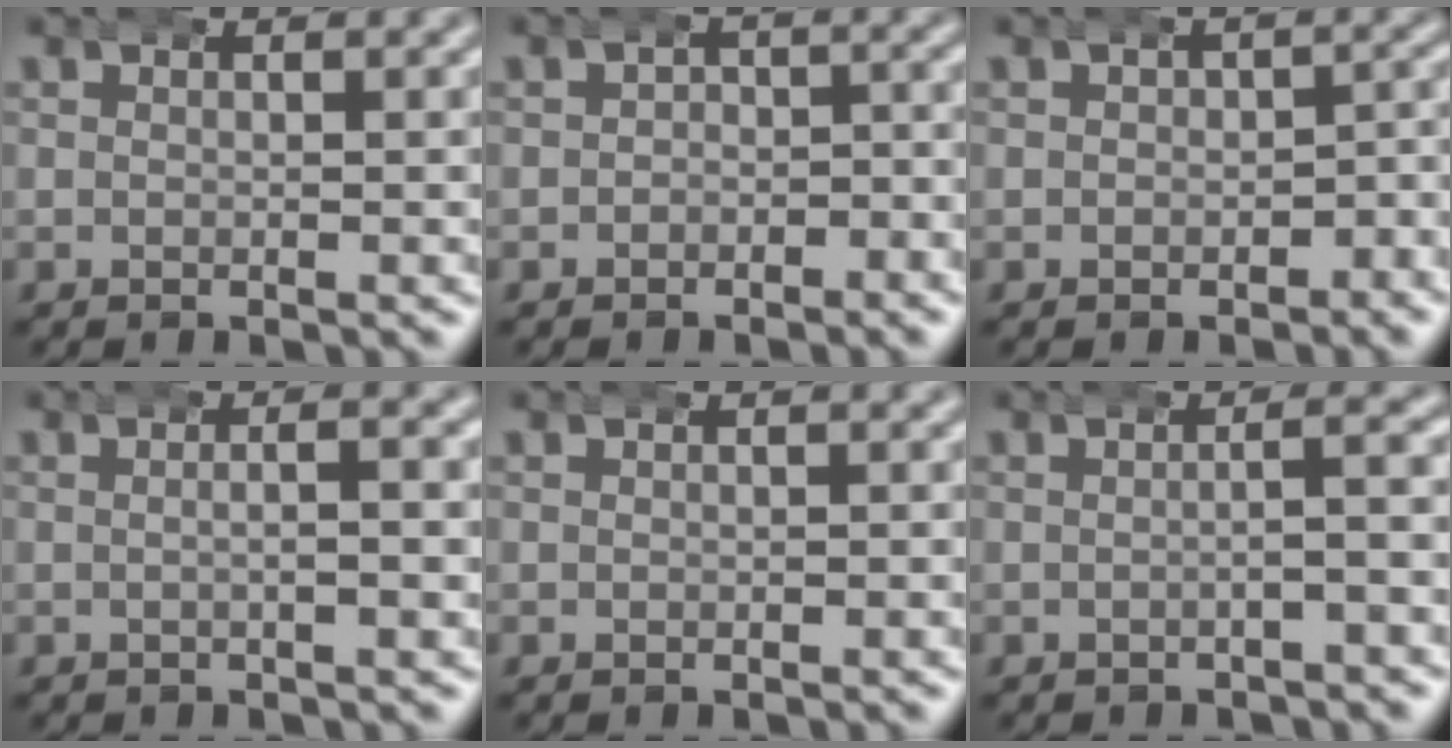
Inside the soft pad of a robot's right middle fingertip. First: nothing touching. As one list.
[{"total": 2.1, "force": [-1.4, 1.5, 0.4], "torque": [0.009, -0.002, -0.031]}, {"total": 2.1, "force": [-1.6, 1.3, 0.2], "torque": [0.004, 0.000, -0.030]}, {"total": 2.1, "force": [-0.1, 0.4, 2.0], "torque": [-0.025, 0.011, -0.010]}, {"total": 0.0}, {"total": 1.8, "force": [-0.2, 0.1, 1.8], "torque": [-0.015, 0.012, -0.012]}]